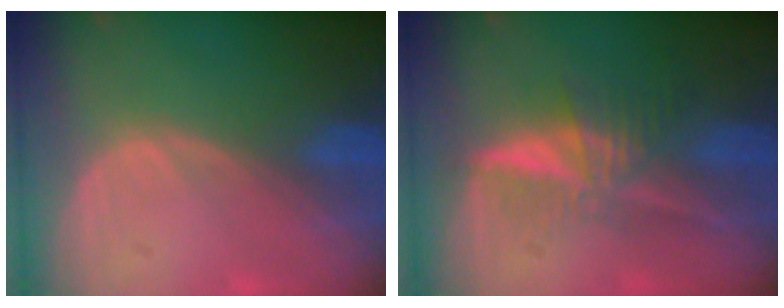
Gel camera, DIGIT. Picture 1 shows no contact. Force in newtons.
{"total": 5.9, "press": 5.6, "slide": 2.0}